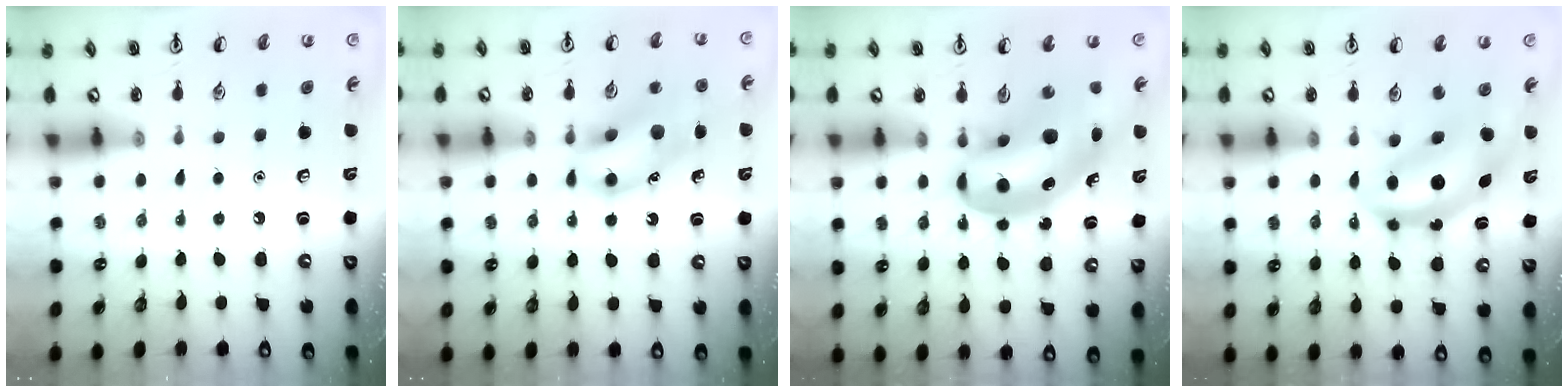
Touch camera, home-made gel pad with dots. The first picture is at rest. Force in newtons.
{"total": 14.1, "press": 13.8, "slide": 2.7}
{"total": 13.6, "press": 12.9, "slide": 4.2}
{"total": 6.7, "press": 6.4, "slide": 1.9}